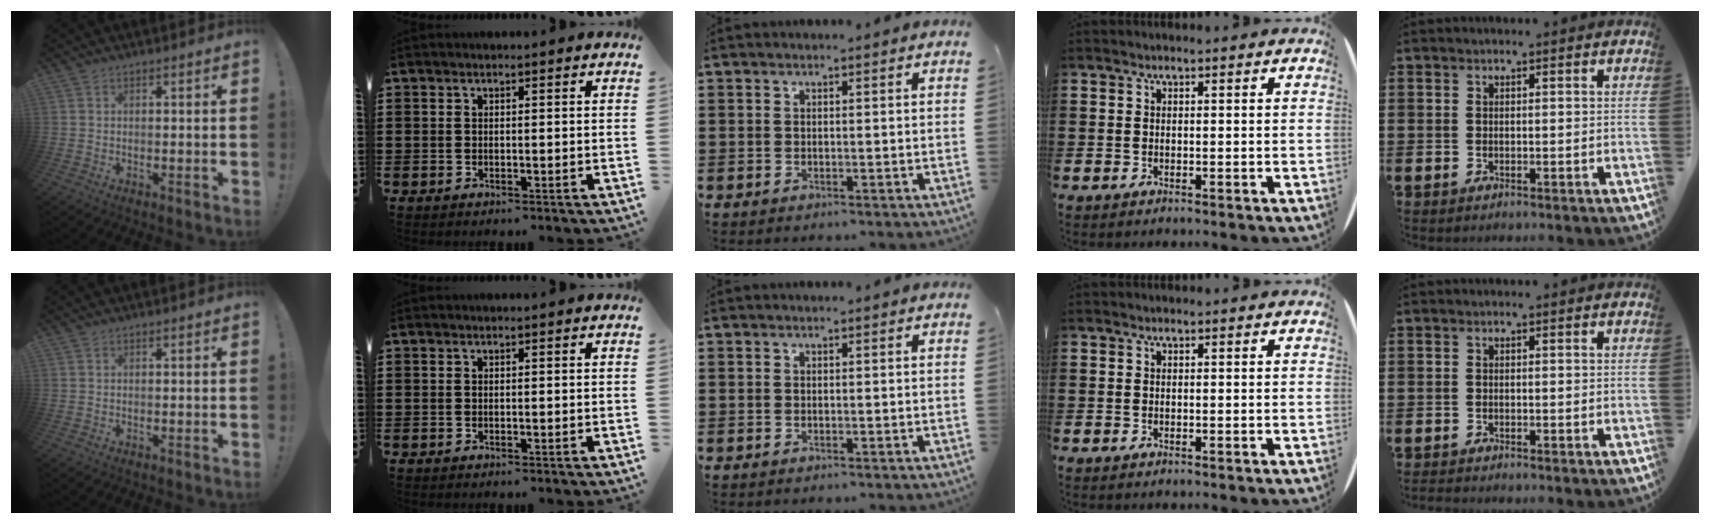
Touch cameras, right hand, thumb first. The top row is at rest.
{}